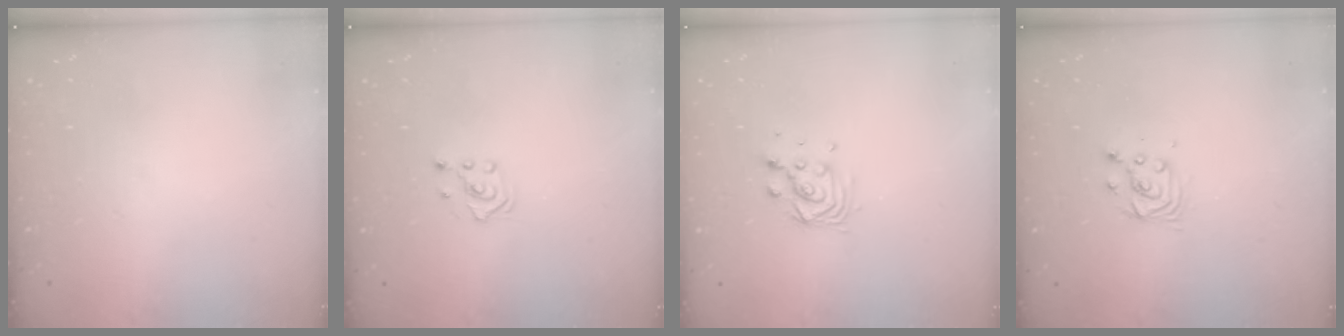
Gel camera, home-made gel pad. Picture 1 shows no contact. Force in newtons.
{"total": 2.1, "press": 1.8, "slide": 0.9}
{"total": 6.8, "press": 6.8, "slide": 0.5}
{"total": 3.8, "press": 3.7, "slide": 0.5}